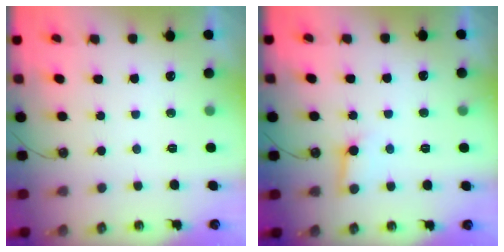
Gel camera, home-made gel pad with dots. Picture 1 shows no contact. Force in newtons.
{"total": 6.3, "press": 6.3, "slide": 0.7}